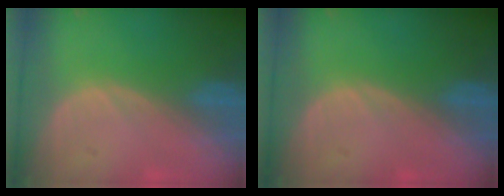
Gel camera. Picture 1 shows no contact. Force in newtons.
{"total": 0.0}